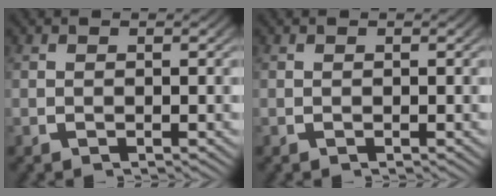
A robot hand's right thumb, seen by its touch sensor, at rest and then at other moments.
{"total": 0.0}